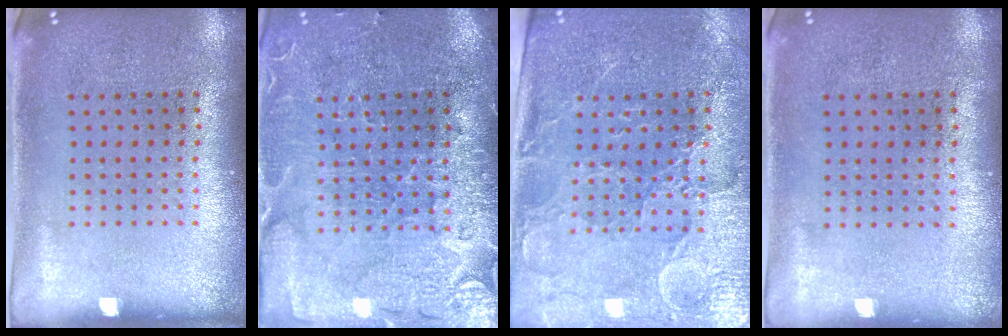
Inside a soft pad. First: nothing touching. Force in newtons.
{"total": 3.6, "press": 3.4, "slide": 1.2}
{"total": 3.5, "press": 3.3, "slide": 1.1}
{"total": 0.0}